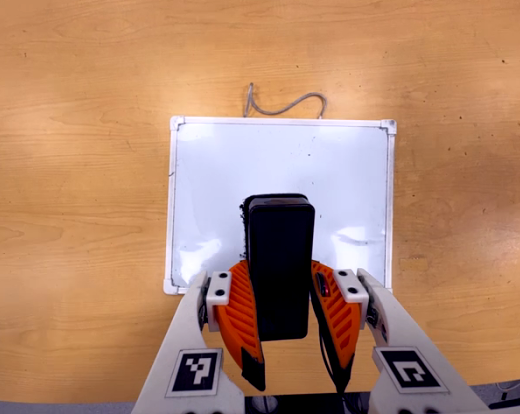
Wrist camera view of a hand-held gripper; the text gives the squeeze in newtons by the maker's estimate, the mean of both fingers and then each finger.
{"total": 5.6, "left": 4.9, "right": 6.3}